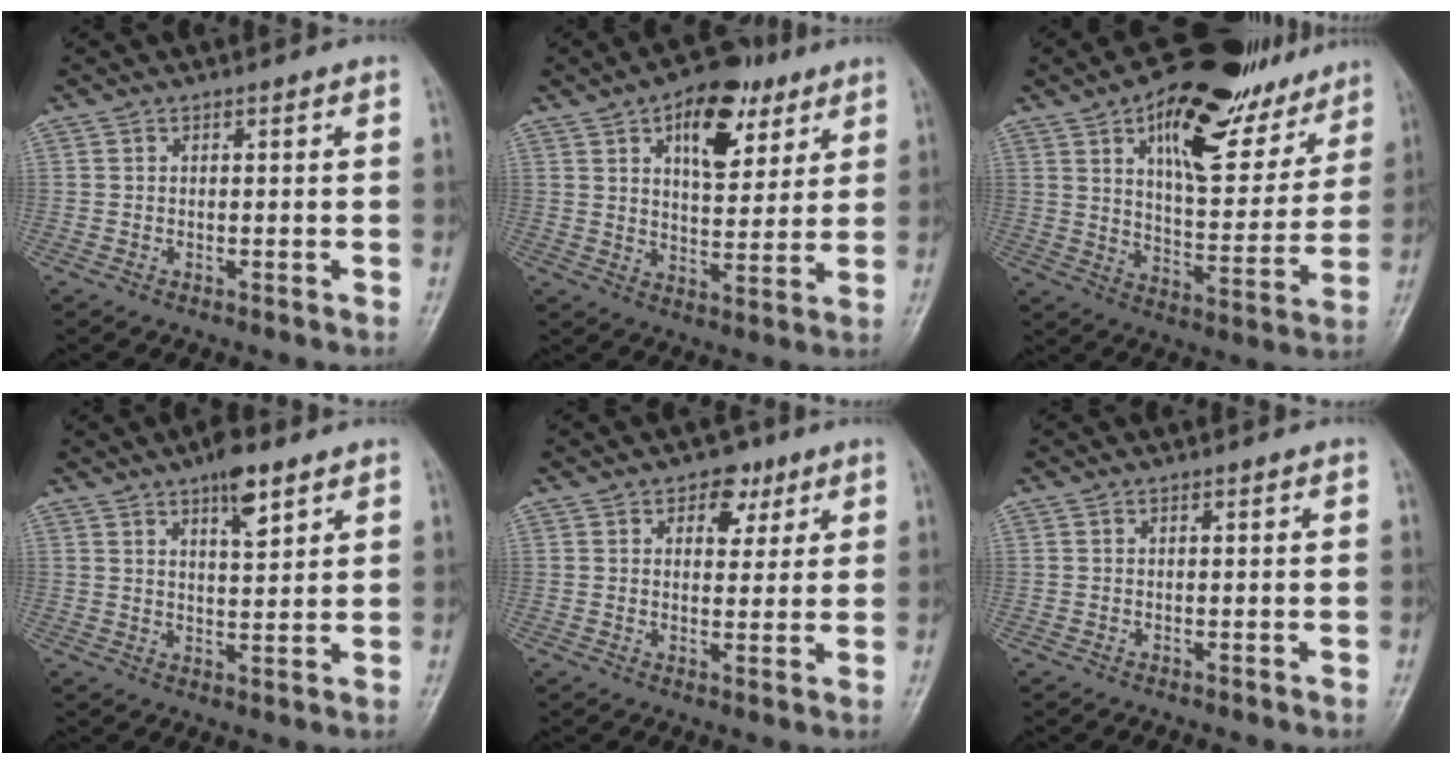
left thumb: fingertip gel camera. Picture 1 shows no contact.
{"total": 13.1, "force": [6.5, 7.0, 9.0], "torque": [-0.099, -0.020, 0.098]}
{"total": 23.4, "force": [13.2, 11.2, 15.7], "torque": [-0.174, -0.032, 0.204]}
{"total": 6.6, "force": [4.1, 2.2, 4.7], "torque": [-0.062, -0.021, 0.062]}
{"total": 5.5, "force": [2.8, 3.8, 2.8], "torque": [-0.005, -0.009, 0.036]}
{"total": 0.0}